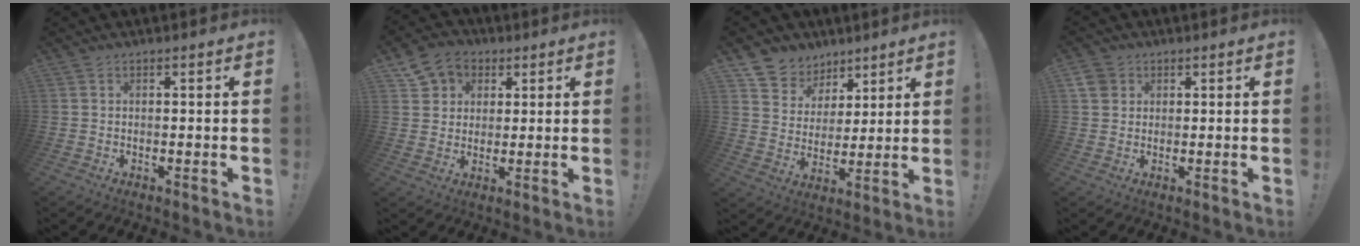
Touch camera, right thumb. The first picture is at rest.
{"total": 8.0, "force": [3.2, 7.0, 2.0], "torque": [-0.032, -0.012, 0.067]}
{"total": 9.0, "force": [5.6, 6.9, 1.0], "torque": [-0.021, -0.045, 0.115]}
{"total": 4.1, "force": [1.9, 3.5, 1.2], "torque": [-0.019, -0.002, 0.036]}